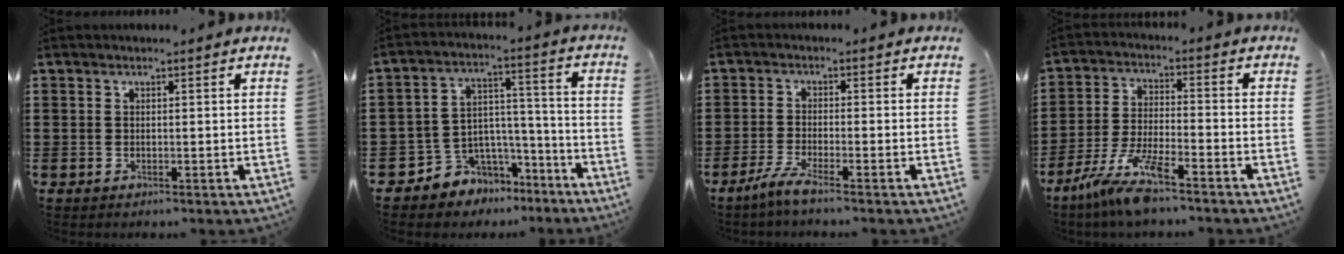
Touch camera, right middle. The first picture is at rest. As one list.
[{"total": 5.9, "force": [-4.4, 3.9, -0.4], "torque": [-0.014, 0.008, -0.086]}, {"total": 3.5, "force": [-2.5, -0.1, 2.3], "torque": [-0.060, -0.011, -0.051]}, {"total": 8.7, "force": [-6.9, 0.6, 5.1], "torque": [-0.118, -0.012, -0.138]}]